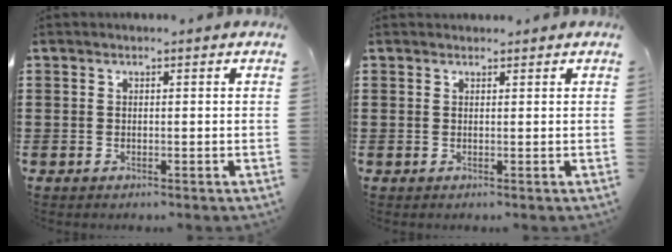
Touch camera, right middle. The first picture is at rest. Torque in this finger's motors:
{"motor_torque": [1.15, -0.99, 0.04, 0.02]}